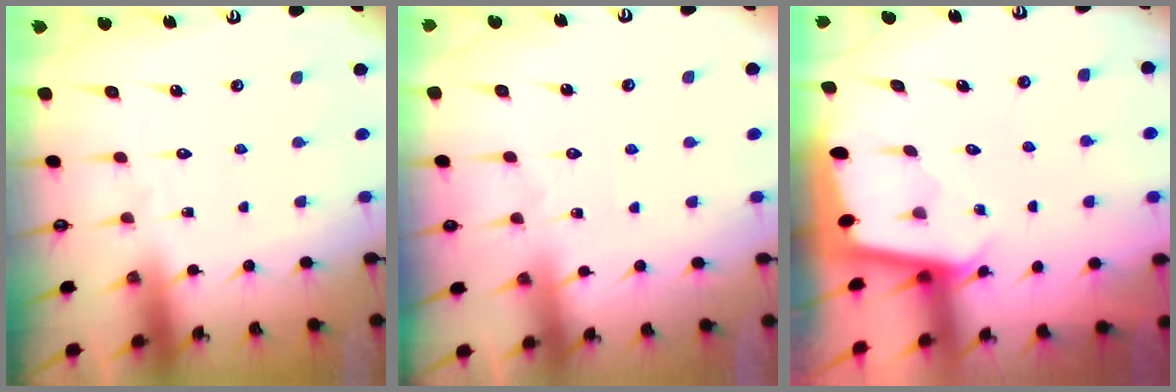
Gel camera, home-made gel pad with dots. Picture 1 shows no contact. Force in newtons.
{"total": 4.3, "press": 4.2, "slide": 0.6}
{"total": 1.9, "press": 1.9, "slide": 0.1}